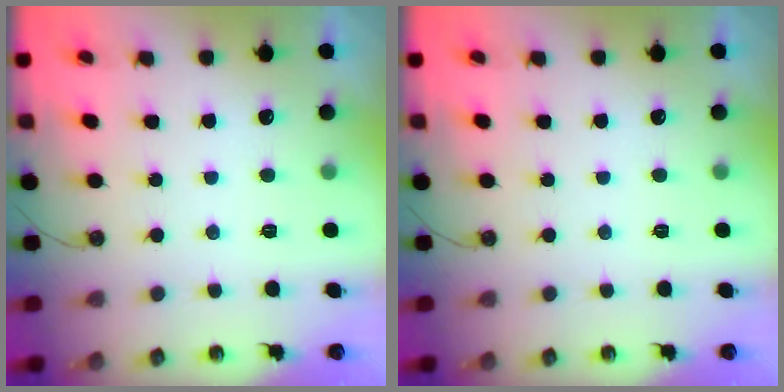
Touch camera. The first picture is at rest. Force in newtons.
{"total": 0.0}